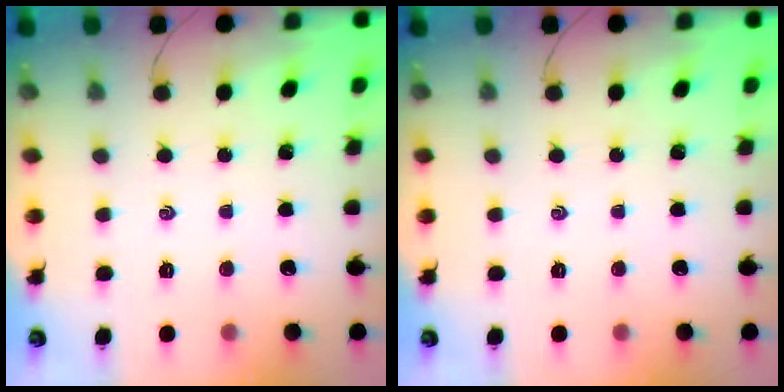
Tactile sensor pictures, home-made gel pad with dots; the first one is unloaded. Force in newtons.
{"total": 0.0}